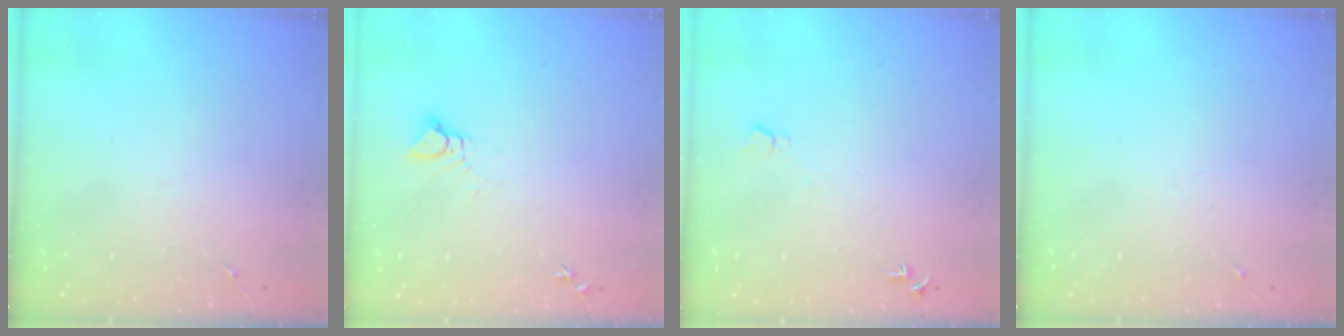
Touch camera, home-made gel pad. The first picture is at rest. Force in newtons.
{"total": 3.7, "press": 3.7, "slide": 0.3}
{"total": 5.8, "press": 5.8, "slide": 0.7}
{"total": 0.0}